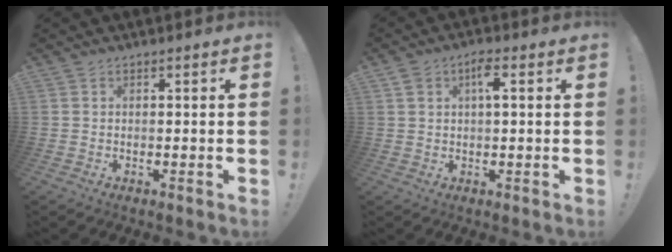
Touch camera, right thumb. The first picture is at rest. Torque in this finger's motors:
{"motor_torque": [0.50, 0.57, 0.30, -0.26, 0.02]}